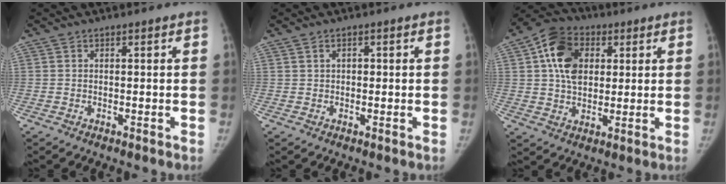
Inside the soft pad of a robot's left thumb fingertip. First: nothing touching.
{"total": 1.3, "force": [0.4, 1.1, 0.5], "torque": [0.000, 0.001, 0.005]}
{"total": 12.4, "force": [3.4, 9.0, 7.8], "torque": [-0.114, 0.001, 0.052]}